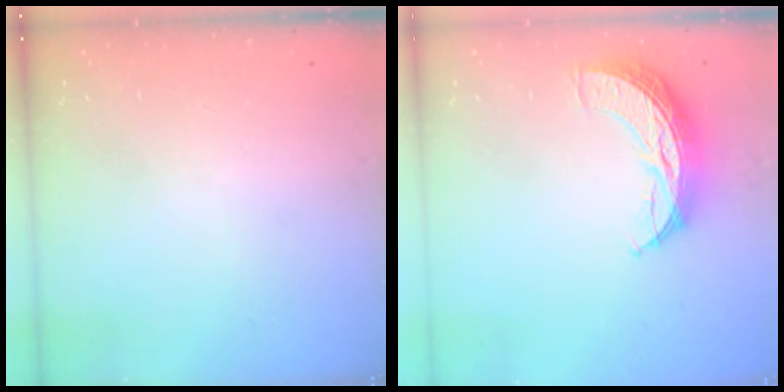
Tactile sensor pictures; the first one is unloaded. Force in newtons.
{"total": 10.9, "press": 10.9, "slide": 0.4}